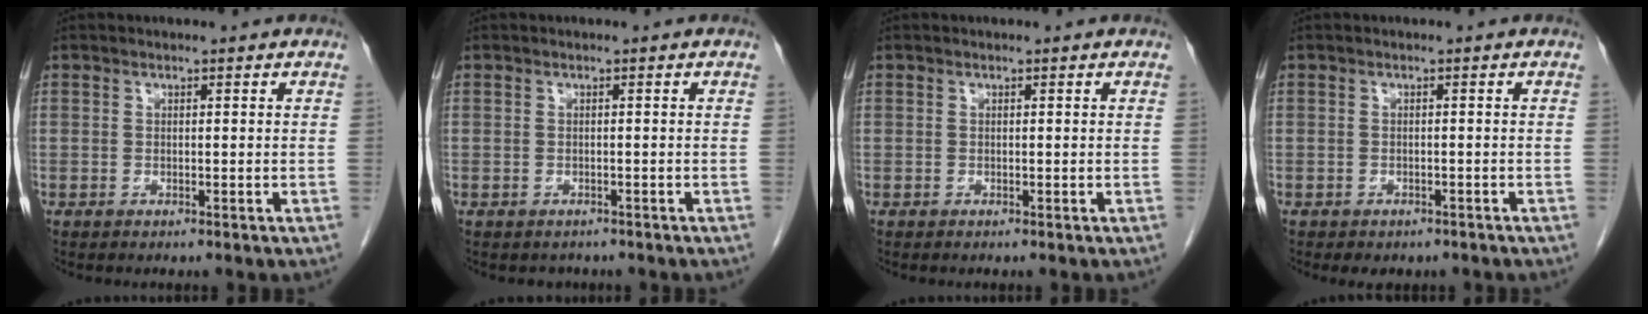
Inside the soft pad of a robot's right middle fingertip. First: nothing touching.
{"total": 1.5, "force": [-1.2, 0.9, 0.0], "torque": [-0.005, -0.001, -0.016]}
{"total": 0.0}
{"total": 3.2, "force": [-2.6, 1.7, 1.0], "torque": [-0.010, -0.001, -0.027]}